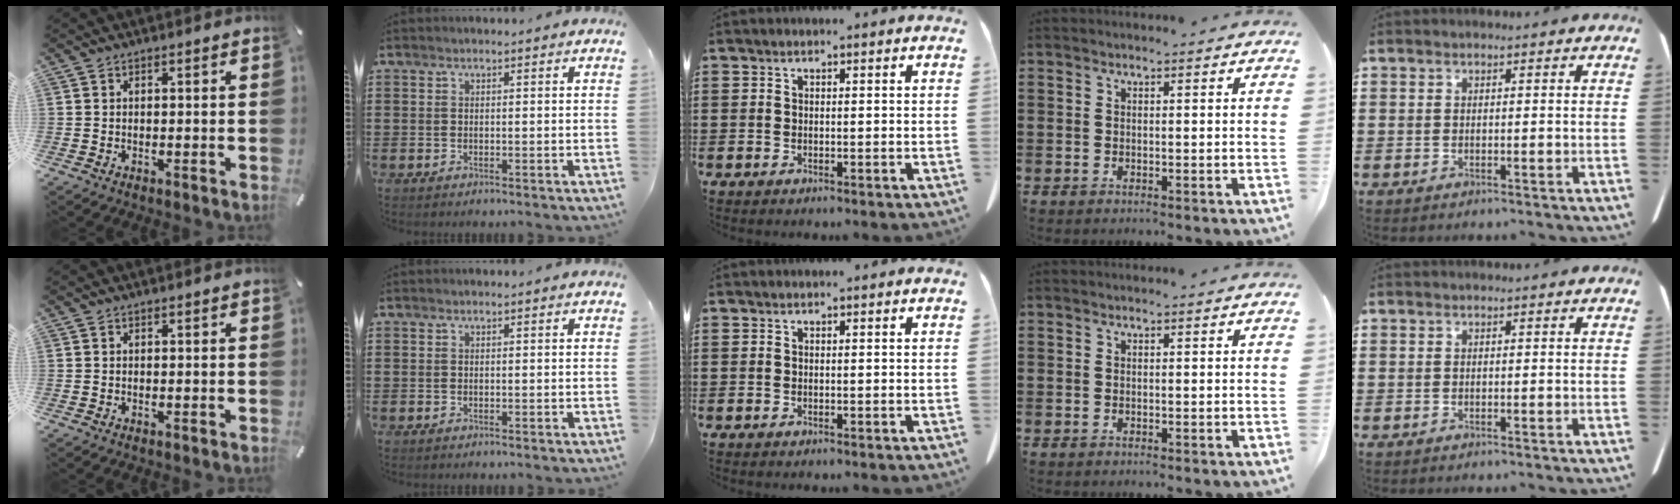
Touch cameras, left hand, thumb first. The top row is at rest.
{}